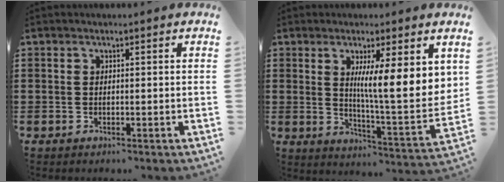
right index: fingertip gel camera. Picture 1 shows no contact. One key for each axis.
{"total": 8.6, "fx": 3.3, "fy": 1.1, "fz": 7.8, "tx": -0.126, "ty": -0.031, "tz": 0.048}